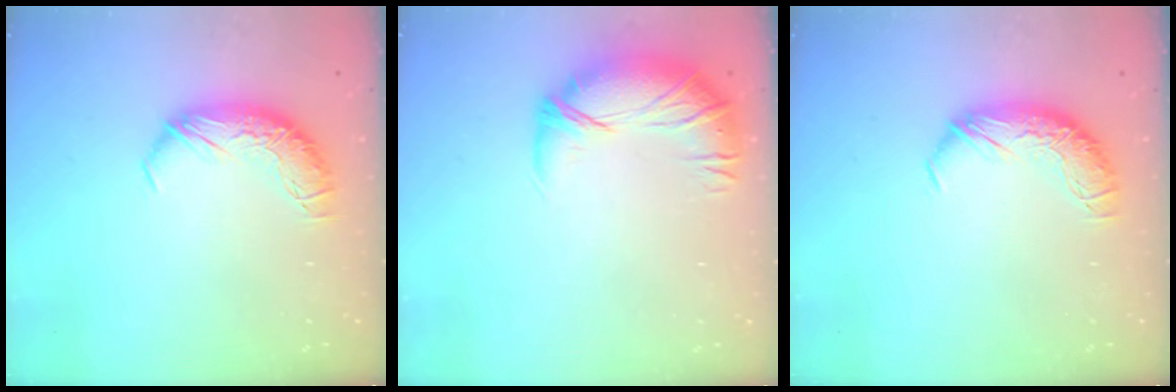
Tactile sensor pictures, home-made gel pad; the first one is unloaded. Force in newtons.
{"total": 3.1, "press": 2.3, "slide": 2.1}
{"total": 0.0}